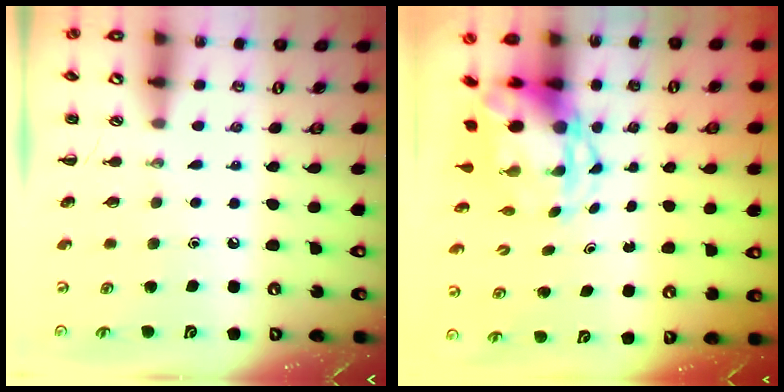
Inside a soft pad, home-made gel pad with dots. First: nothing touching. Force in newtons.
{"total": 4.8, "press": 4.6, "slide": 1.2}